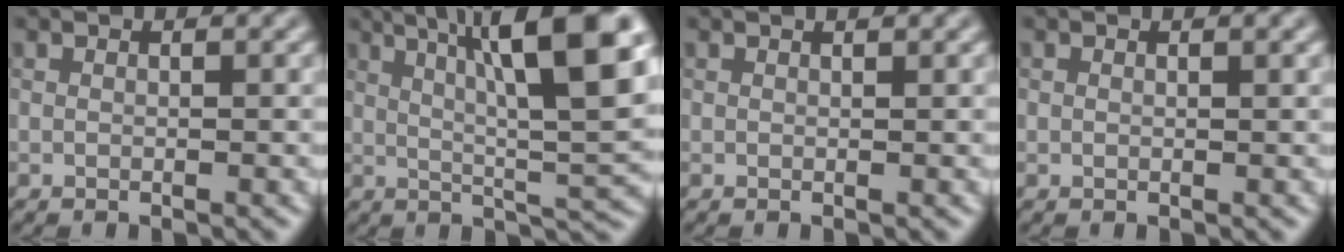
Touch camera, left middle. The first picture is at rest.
{"total": 11.5, "force": [4.2, 2.3, 10.4], "torque": [-0.165, 0.018, 0.080]}
{"total": 1.1, "force": [0.8, 0.4, 0.5], "torque": [0.004, 0.004, -0.001]}
{"total": 0.6, "force": [0.3, 0.2, 0.5], "torque": [-0.007, 0.003, 0.005]}